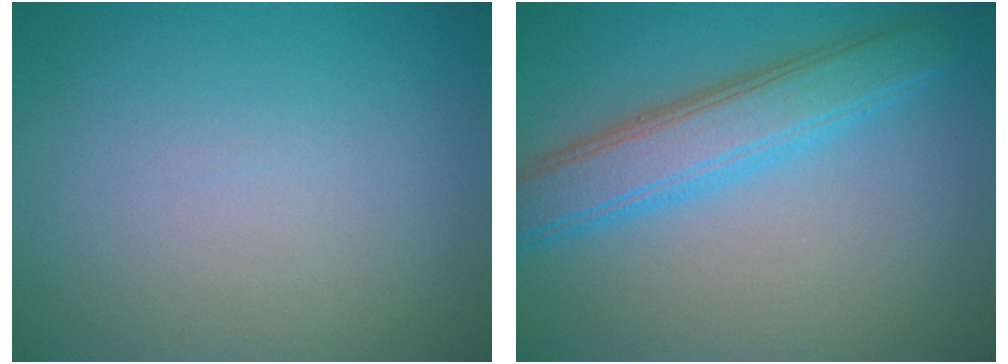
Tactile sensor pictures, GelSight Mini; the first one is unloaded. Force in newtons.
{"total": 5.3, "press": 5.3, "slide": 0.1}